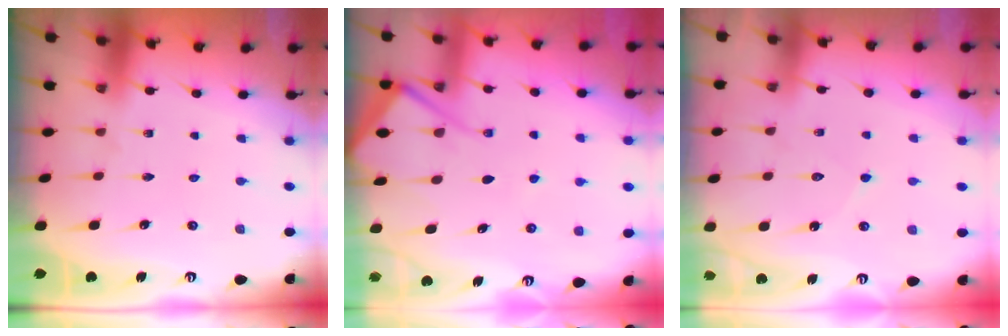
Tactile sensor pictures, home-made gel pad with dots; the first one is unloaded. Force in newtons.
{"total": 8.4, "press": 8.3, "slide": 1.1}
{"total": 6.5, "press": 6.5, "slide": 0.5}